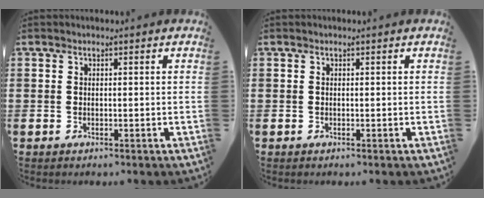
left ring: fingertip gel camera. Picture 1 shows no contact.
{"total": 0.0}